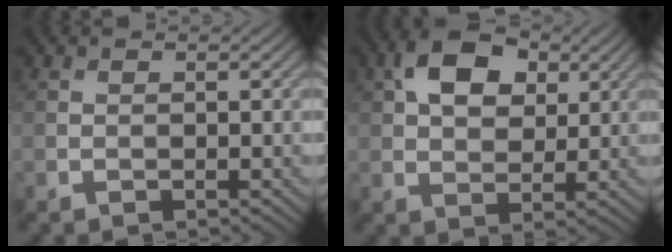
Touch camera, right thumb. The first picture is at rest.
{"total": 8.1, "force": [3.1, 5.2, 5.4], "torque": [-0.110, 0.010, 0.049]}